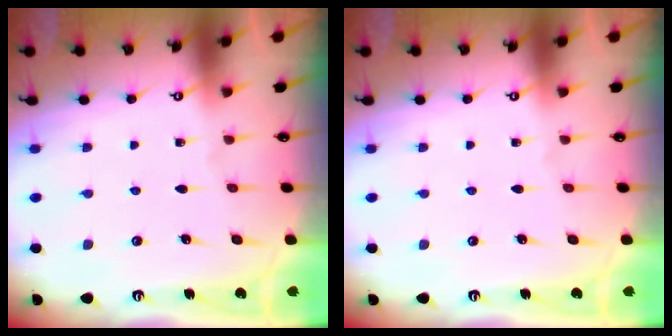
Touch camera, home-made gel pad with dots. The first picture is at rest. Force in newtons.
{"total": 0.0}